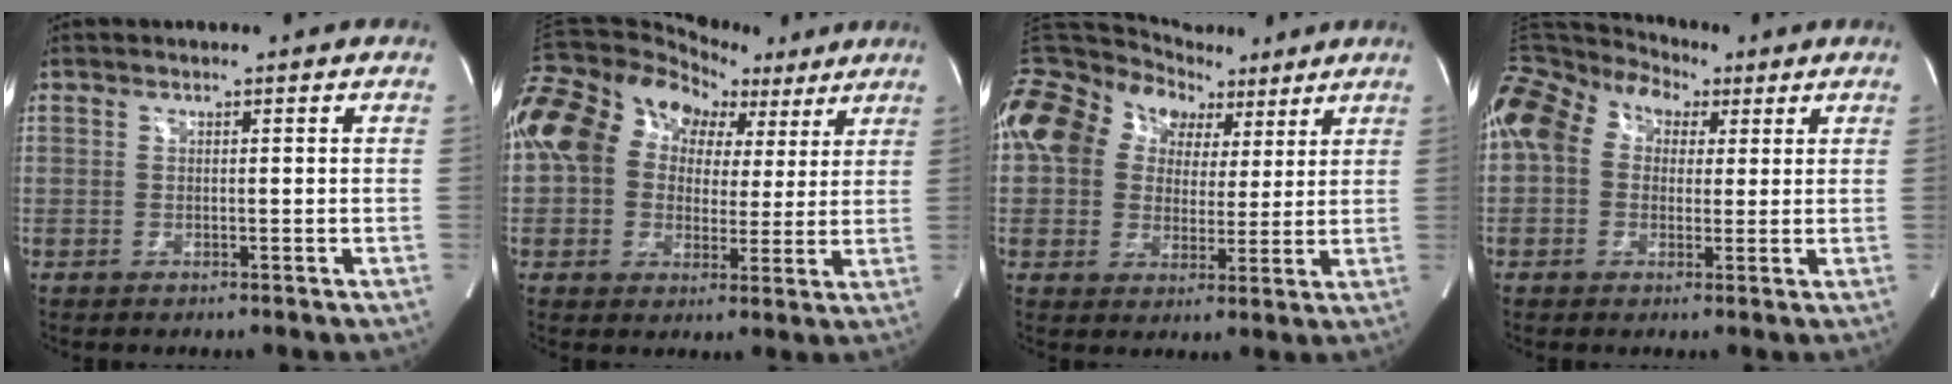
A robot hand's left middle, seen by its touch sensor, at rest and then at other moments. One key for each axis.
{"total": 23.4, "fx": 8.5, "fy": 17.5, "fz": 13.0, "tx": -0.280, "ty": 0.121, "tz": 0.150}
{"total": 18.1, "fx": 7.2, "fy": 13.4, "fz": 9.8, "tx": -0.209, "ty": 0.088, "tz": 0.125}
{"total": 15.6, "fx": 4.9, "fy": 11.1, "fz": 9.8, "tx": -0.222, "ty": 0.078, "tz": 0.082}